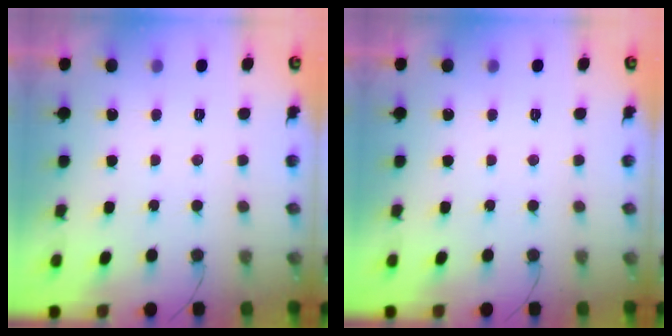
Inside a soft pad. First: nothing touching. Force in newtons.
{"total": 0.0}